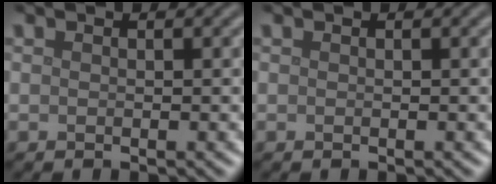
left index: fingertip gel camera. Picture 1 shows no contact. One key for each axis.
{"total": 0.0}